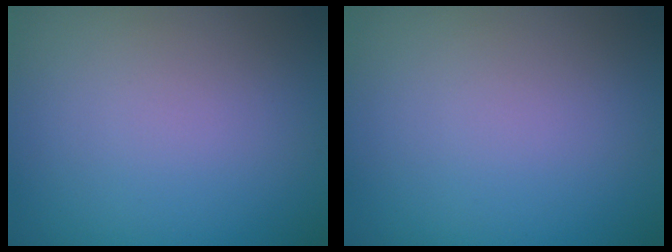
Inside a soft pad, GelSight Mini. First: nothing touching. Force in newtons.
{"total": 0.0}